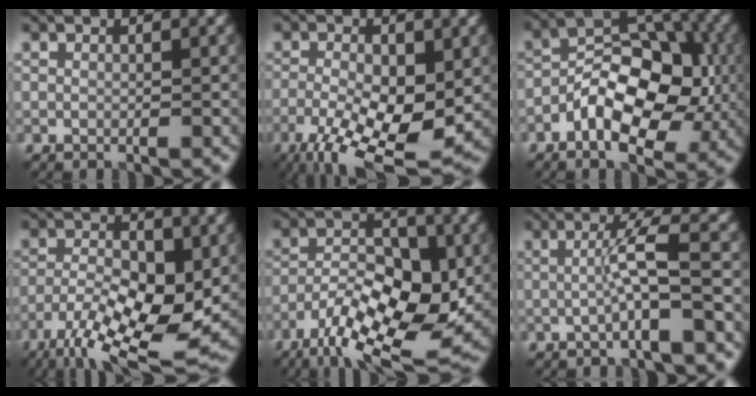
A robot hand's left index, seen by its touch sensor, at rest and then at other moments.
{"total": 10.2, "force": [-4.0, 3.9, 8.5], "torque": [-0.159, -0.017, -0.067]}
{"total": 9.3, "force": [-2.8, 5.2, 7.2], "torque": [-0.103, 0.011, -0.056]}
{"total": 11.1, "force": [-5.0, 4.1, 8.9], "torque": [-0.156, -0.016, -0.088]}
{"total": 11.9, "force": [-6.2, 5.0, 8.8], "torque": [-0.143, -0.006, -0.109]}
{"total": 3.6, "force": [-0.6, 0.3, 3.5], "torque": [-0.061, 0.009, -0.015]}